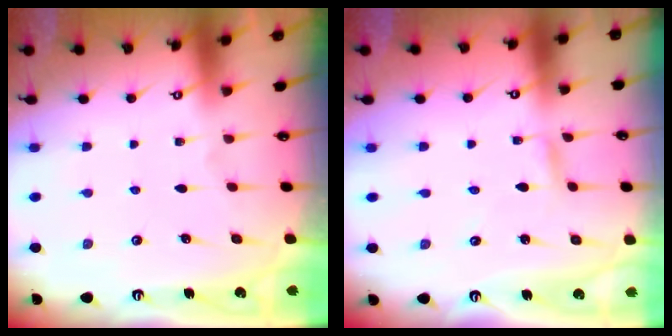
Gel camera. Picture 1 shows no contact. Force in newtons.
{"total": 2.5, "press": 2.5, "slide": 0.2}